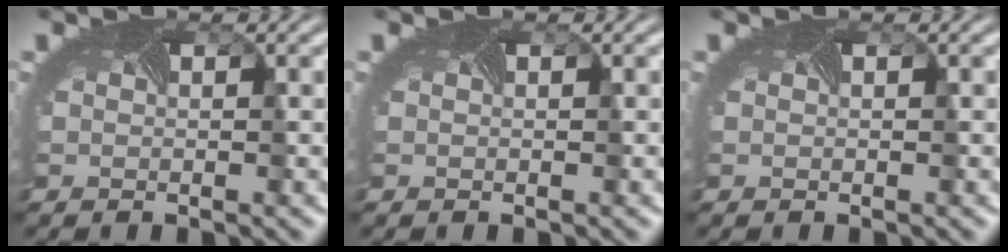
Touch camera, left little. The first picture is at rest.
{"total": 0.0}
{"total": 0.0}